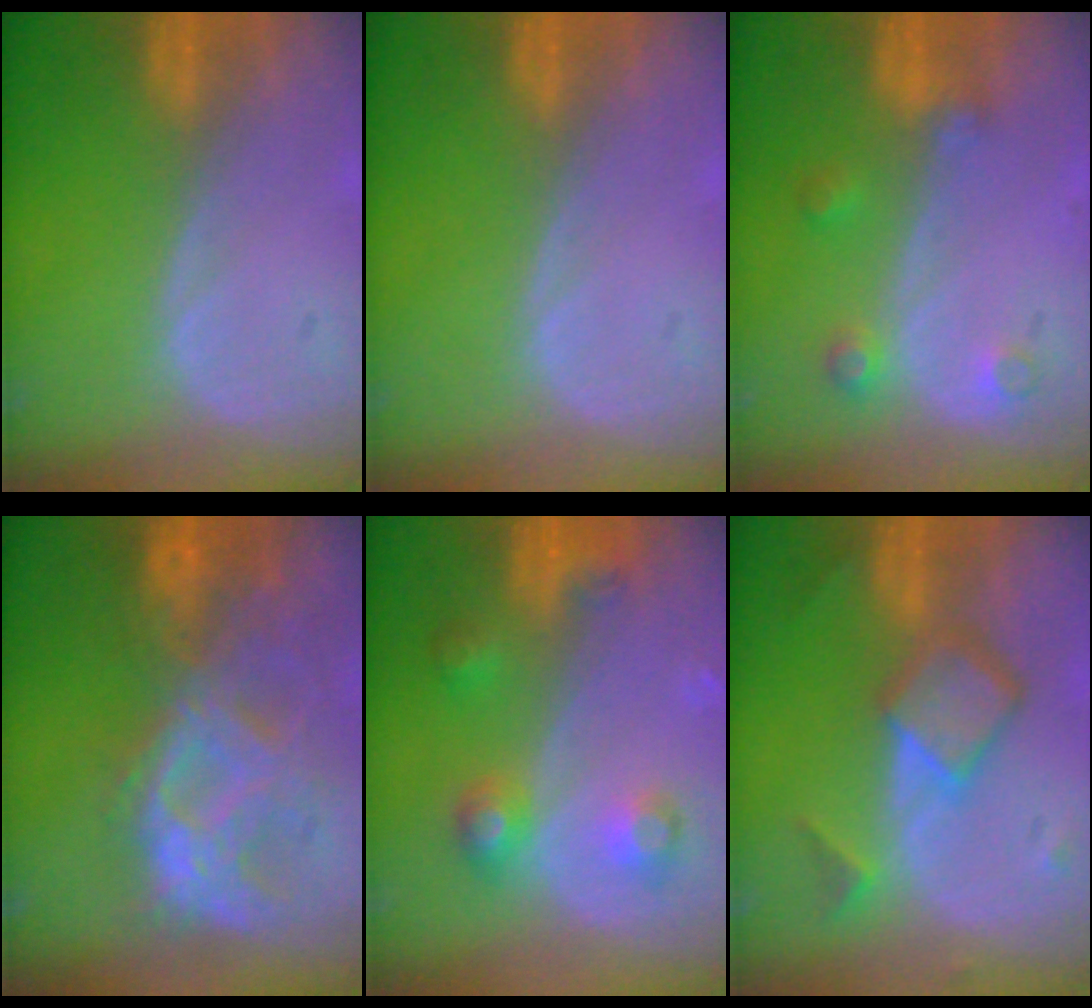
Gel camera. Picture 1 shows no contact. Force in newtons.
{"total": 0.0}
{"total": 3.5, "press": 3.1, "slide": 1.5}
{"total": 10.4, "press": 9.2, "slide": 4.9}
{"total": 5.6, "press": 5.6, "slide": 0.4}
{"total": 6.9, "press": 5.9, "slide": 3.5}